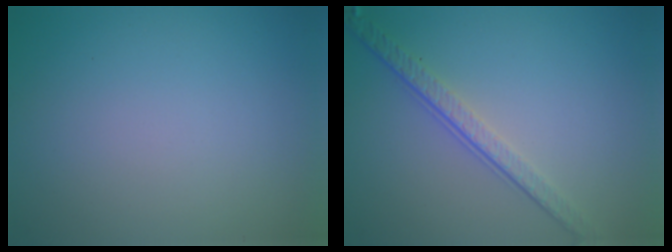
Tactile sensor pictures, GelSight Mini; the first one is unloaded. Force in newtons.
{"total": 3.9, "press": 2.7, "slide": 2.8}